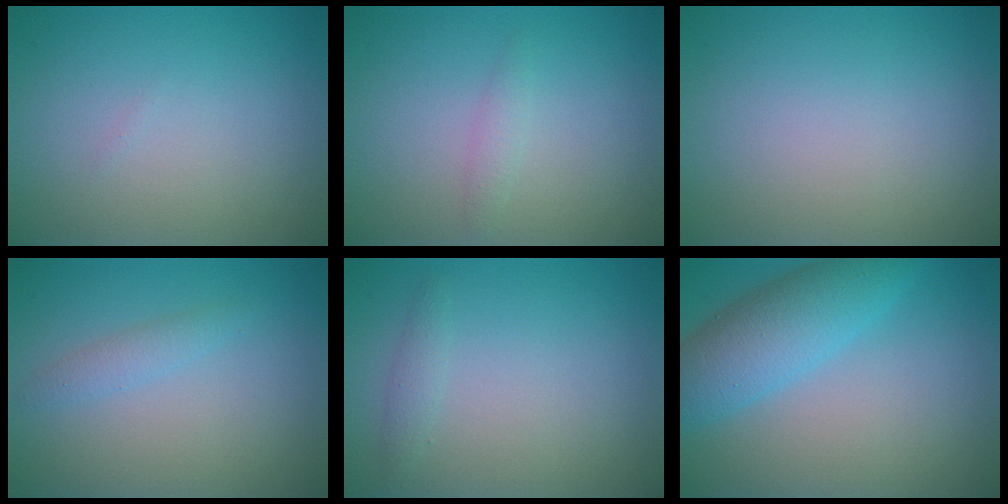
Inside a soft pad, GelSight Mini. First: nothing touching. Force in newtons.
{"total": 1.0, "press": 1.0, "slide": 0.1}
{"total": 0.0}
{"total": 1.3, "press": 1.3, "slide": 0.1}
{"total": 1.0, "press": 1.0, "slide": 0.0}
{"total": 5.9, "press": 5.9, "slide": 0.3}